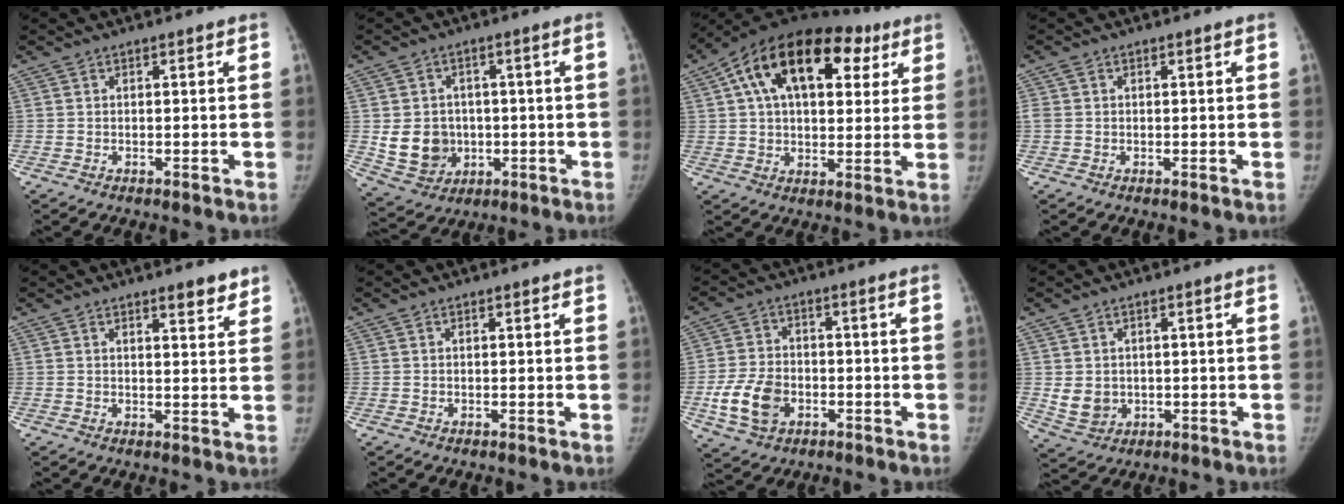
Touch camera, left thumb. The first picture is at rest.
{"total": 9.0, "force": [-0.6, 7.9, 4.2], "torque": [-0.038, 0.003, 0.009]}
{"total": 24.3, "force": [9.6, 14.0, 17.4], "torque": [-0.259, 0.038, 0.148]}
{"total": 1.7, "force": [0.2, 1.4, 1.0], "torque": [-0.028, 0.005, 0.004]}
{"total": 3.8, "force": [2.9, 1.2, 2.1], "torque": [-0.014, -0.020, 0.039]}
{"total": 0.0}
{"total": 9.3, "force": [-2.9, 6.6, 6.0], "torque": [-0.106, 0.010, -0.050]}
{"total": 5.1, "force": [0.1, 4.4, 2.6], "torque": [-0.028, -0.007, 0.017]}